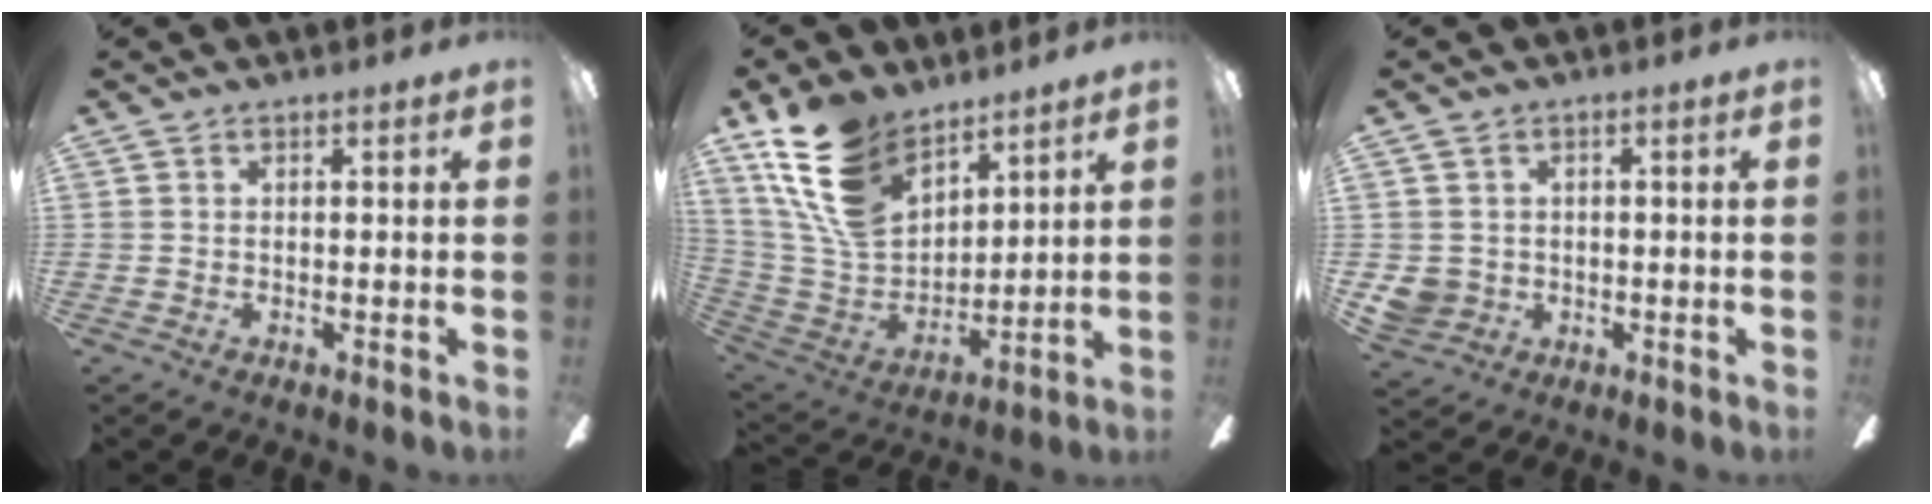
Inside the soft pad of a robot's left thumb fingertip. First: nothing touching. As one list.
[{"total": 19.0, "force": [12.2, 10.3, 10.2], "torque": [-0.247, -0.061, 0.227]}, {"total": 4.6, "force": [-0.1, 4.5, 1.0], "torque": [-0.026, 0.009, 0.001]}]